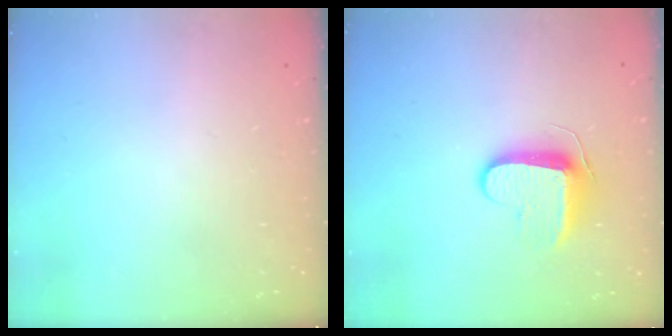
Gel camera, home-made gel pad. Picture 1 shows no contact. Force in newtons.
{"total": 8.9, "press": 8.9, "slide": 0.8}